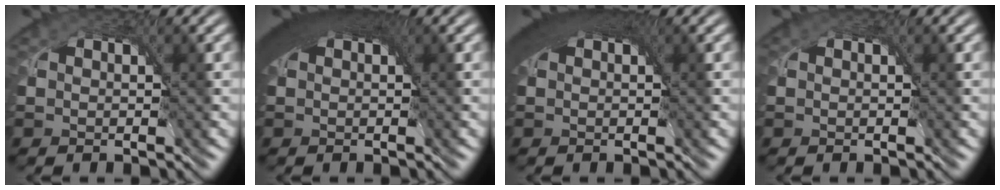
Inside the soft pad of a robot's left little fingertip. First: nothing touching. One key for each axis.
{"total": 7.3, "fx": 3.0, "fy": 3.6, "fz": 5.6, "tx": -0.090, "ty": 0.017, "tz": 0.032}
{"total": 6.7, "fx": 2.9, "fy": 3.3, "fz": 5.0, "tx": -0.085, "ty": 0.015, "tz": 0.033}
{"total": 0.0}